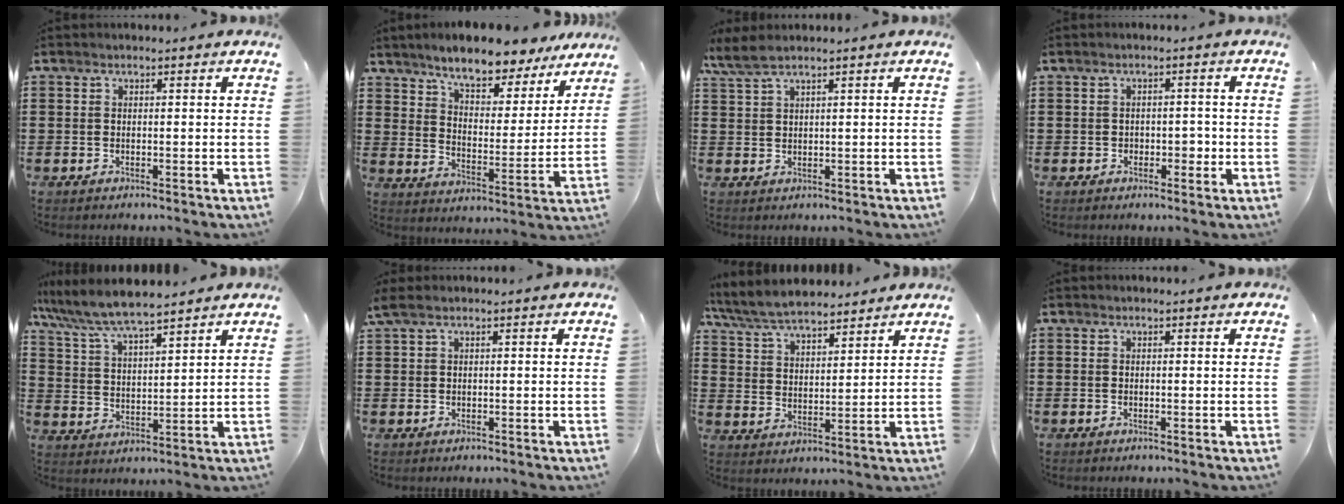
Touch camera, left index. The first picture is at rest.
{"total": 8.3, "force": [7.6, 1.4, 3.1], "torque": [-0.084, -0.042, 0.133]}
{"total": 2.8, "force": [1.9, 0.2, 2.0], "torque": [-0.044, 0.002, 0.034]}
{"total": 2.1, "force": [-0.5, 1.4, 1.4], "torque": [-0.030, 0.003, -0.014]}
{"total": 6.8, "force": [6.2, 0.6, 2.8], "torque": [-0.077, -0.024, 0.109]}
{"total": 1.2, "force": [0.5, 0.2, 1.1], "torque": [-0.023, 0.001, 0.009]}
{"total": 7.1, "force": [6.6, 1.5, 2.2], "torque": [-0.068, -0.021, 0.120]}
{"total": 0.0}